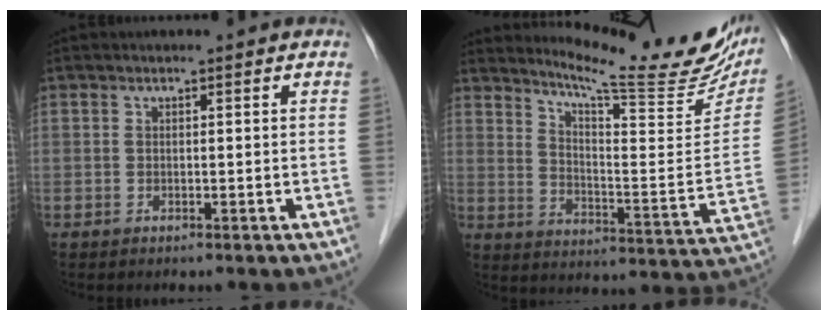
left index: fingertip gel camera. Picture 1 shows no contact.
{"total": 19.9, "force": [17.6, 1.4, 9.3], "torque": [-0.141, -0.074, 0.229]}